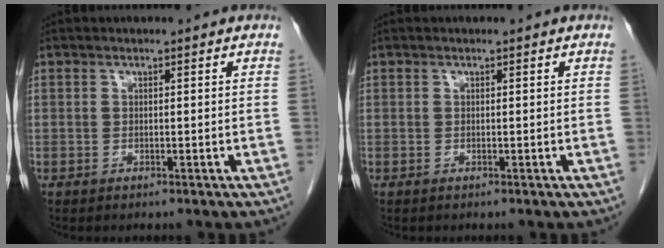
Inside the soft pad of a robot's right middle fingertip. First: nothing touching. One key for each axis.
{"total": 0.0}